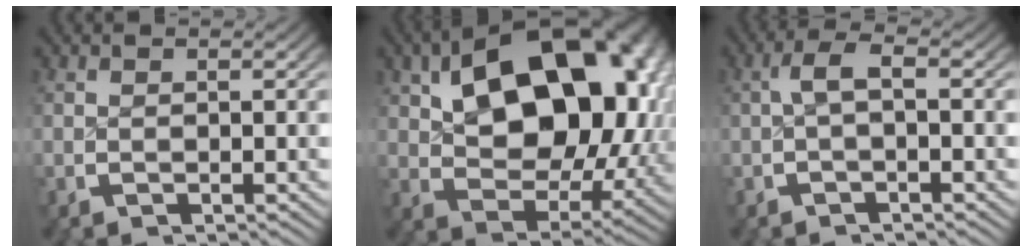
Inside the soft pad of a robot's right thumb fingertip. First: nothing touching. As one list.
[{"total": 17.0, "force": [2.8, 10.6, 13.0], "torque": [-0.200, -0.027, 0.060]}, {"total": 2.4, "force": [0.2, 1.1, 2.1], "torque": [-0.030, 0.012, -0.004]}]